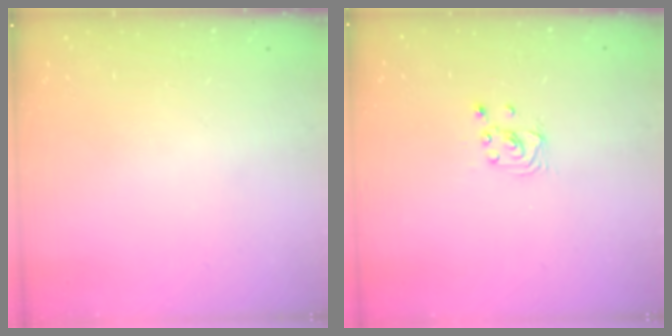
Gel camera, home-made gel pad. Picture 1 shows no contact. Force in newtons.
{"total": 1.6, "press": 1.6, "slide": 0.0}